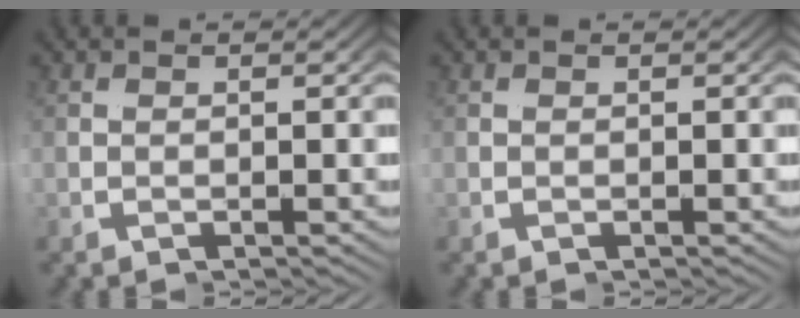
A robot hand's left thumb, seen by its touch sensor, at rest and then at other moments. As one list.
[{"total": 0.0}]